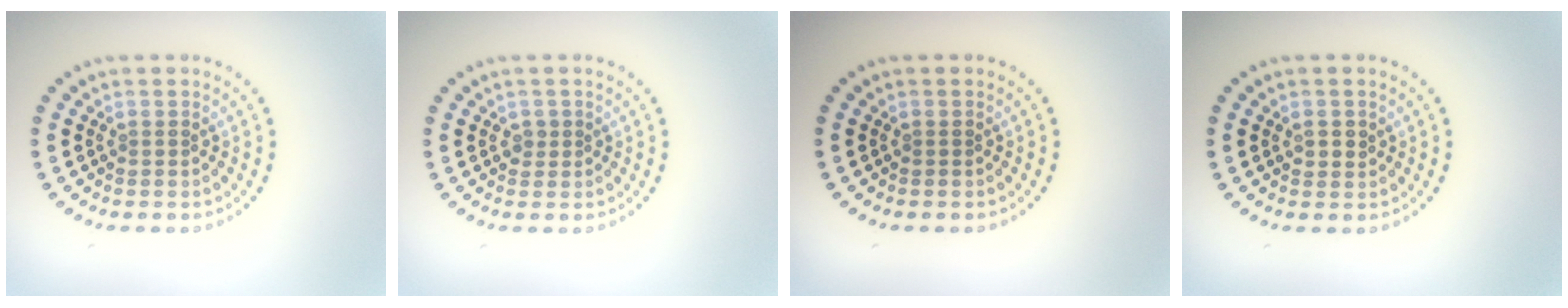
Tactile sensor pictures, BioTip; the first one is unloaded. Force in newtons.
{"total": 0.7, "press": 0.7, "slide": 0.2}
{"total": 0.0}
{"total": 1.1, "press": 1.1, "slide": 0.2}